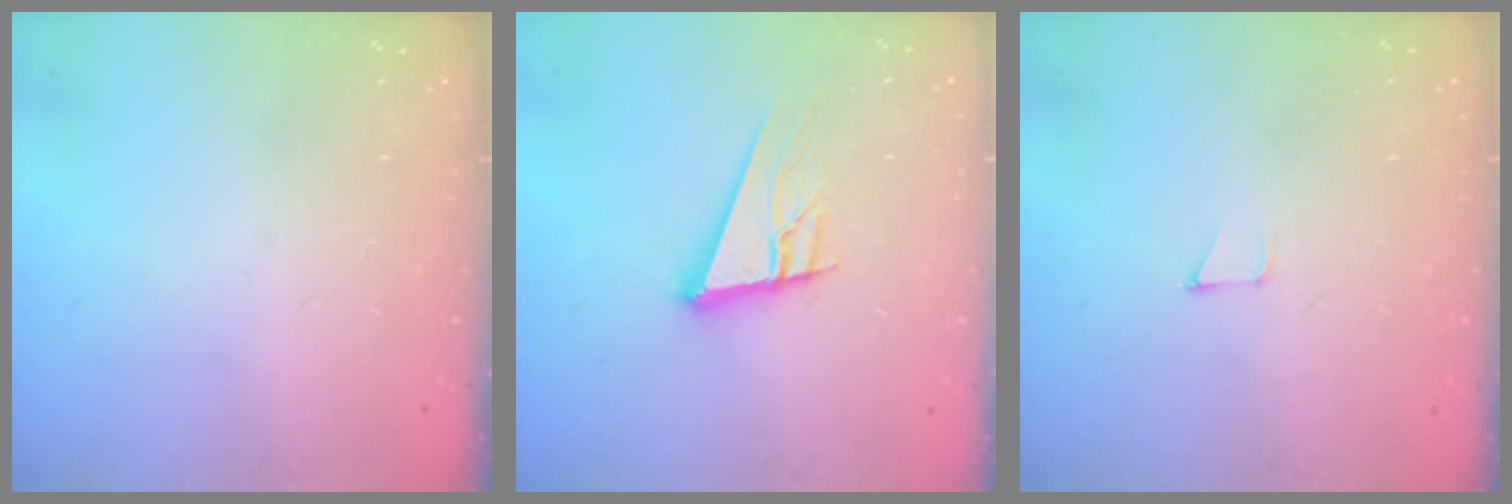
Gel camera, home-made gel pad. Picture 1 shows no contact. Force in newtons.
{"total": 13.1, "press": 12.7, "slide": 3.4}
{"total": 2.6, "press": 2.6, "slide": 0.2}